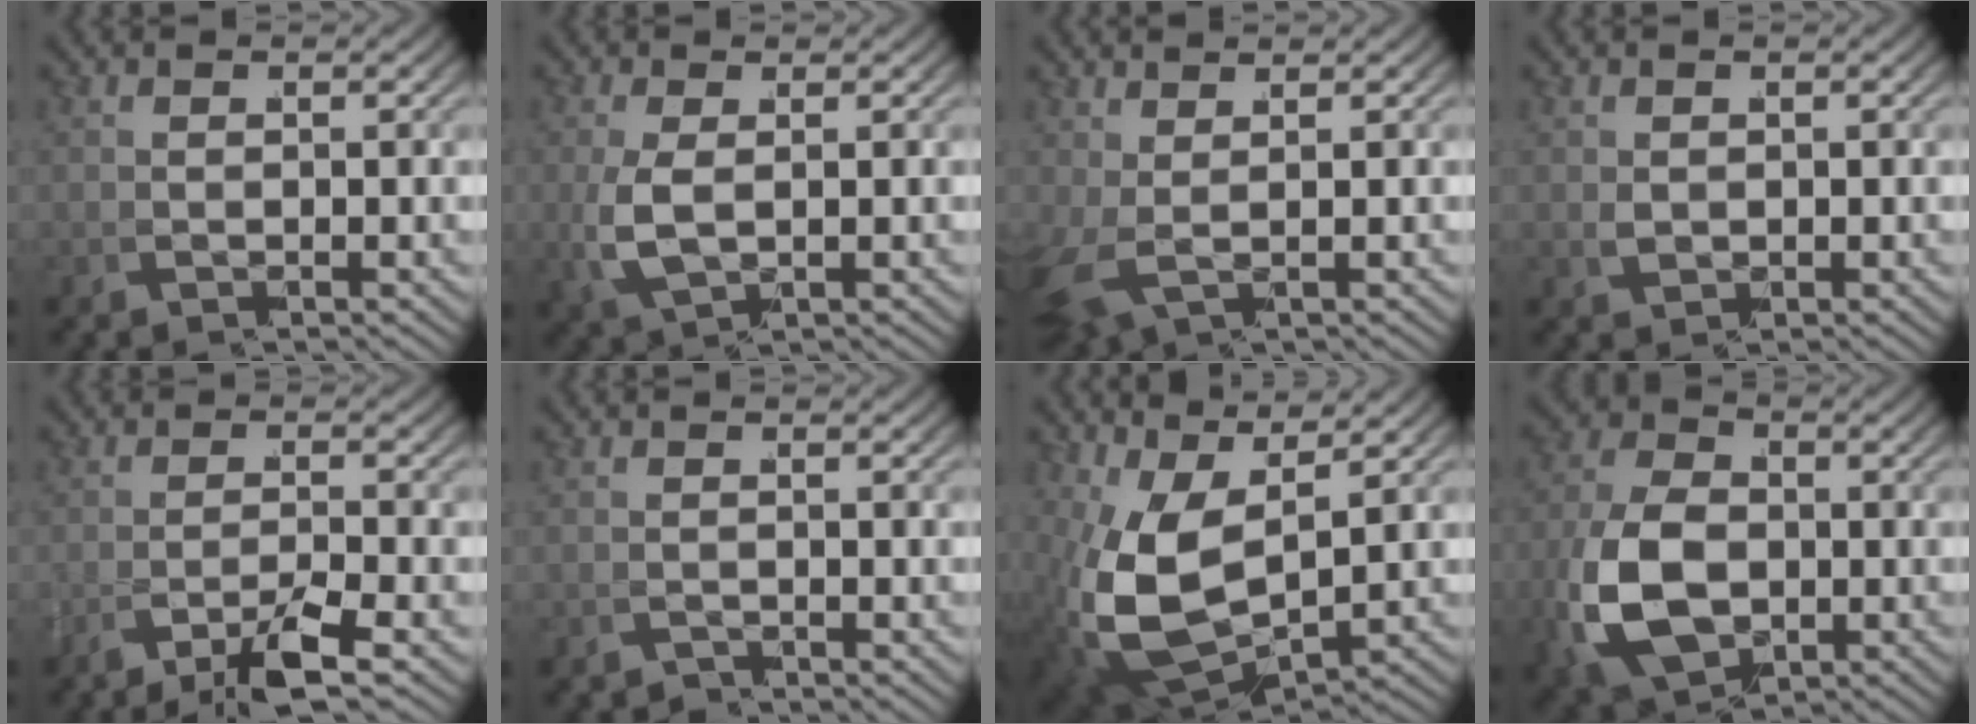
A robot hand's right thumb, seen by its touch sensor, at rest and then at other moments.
{"total": 3.6, "force": [0.3, 2.1, 3.0], "torque": [-0.093, -0.013, 0.022]}
{"total": 2.2, "force": [1.1, 0.9, 1.7], "torque": [-0.045, -0.003, 0.031]}
{"total": 1.2, "force": [0.4, 0.9, 0.8], "torque": [-0.021, -0.007, 0.018]}
{"total": 4.0, "force": [-2.2, 1.1, 3.1], "torque": [-0.060, -0.006, -0.034]}
{"total": 1.2, "force": [-1.2, 0.0, 0.0], "torque": [0.004, -0.004, -0.019]}
{"total": 10.5, "force": [0.0, 6.7, 8.1], "torque": [-0.222, -0.065, 0.040]}
{"total": 10.1, "force": [-1.2, 7.0, 7.3], "torque": [-0.175, -0.039, 0.005]}